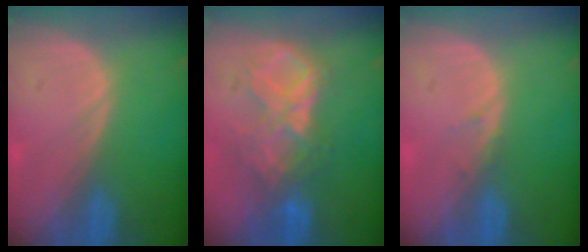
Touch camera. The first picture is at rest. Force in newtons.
{"total": 8.6, "press": 7.7, "slide": 3.8}
{"total": 0.8, "press": 0.7, "slide": 0.3}